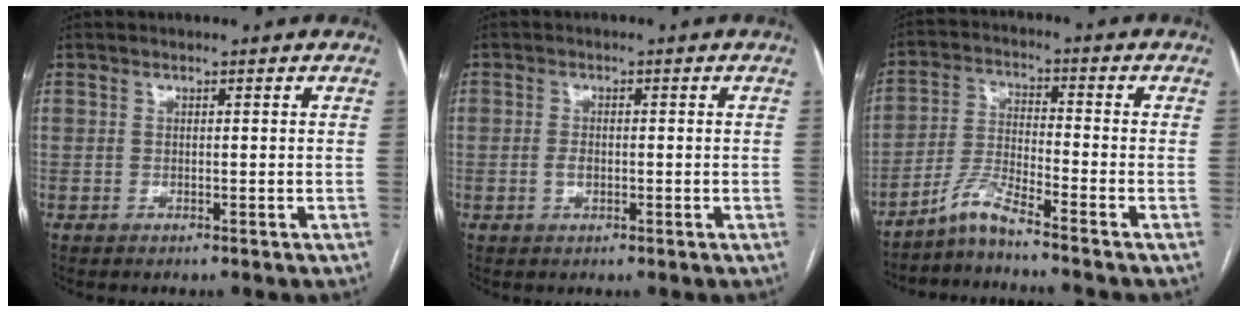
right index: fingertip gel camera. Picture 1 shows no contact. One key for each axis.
{"total": 1.7, "fx": -0.4, "fy": 1.0, "fz": 1.3, "tx": -0.025, "ty": 0.003, "tz": -0.005}
{"total": 5.5, "fx": -4.9, "fy": -0.9, "fz": 2.4, "tx": -0.058, "ty": -0.019, "tz": -0.100}